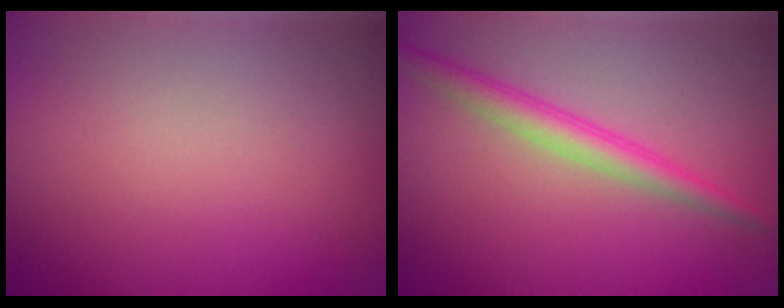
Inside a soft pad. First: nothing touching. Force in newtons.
{"total": 2.7, "press": 2.7, "slide": 0.1}